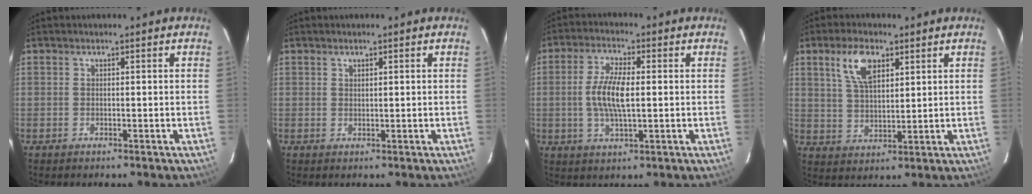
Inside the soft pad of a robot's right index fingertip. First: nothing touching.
{"total": 0.9, "force": [0.6, 0.4, 0.5], "torque": [-0.007, 0.002, 0.012]}
{"total": 8.2, "force": [0.1, 2.8, 7.7], "torque": [-0.156, 0.002, 0.000]}
{"total": 8.1, "force": [4.1, 3.8, 5.8], "torque": [-0.112, 0.013, 0.081]}